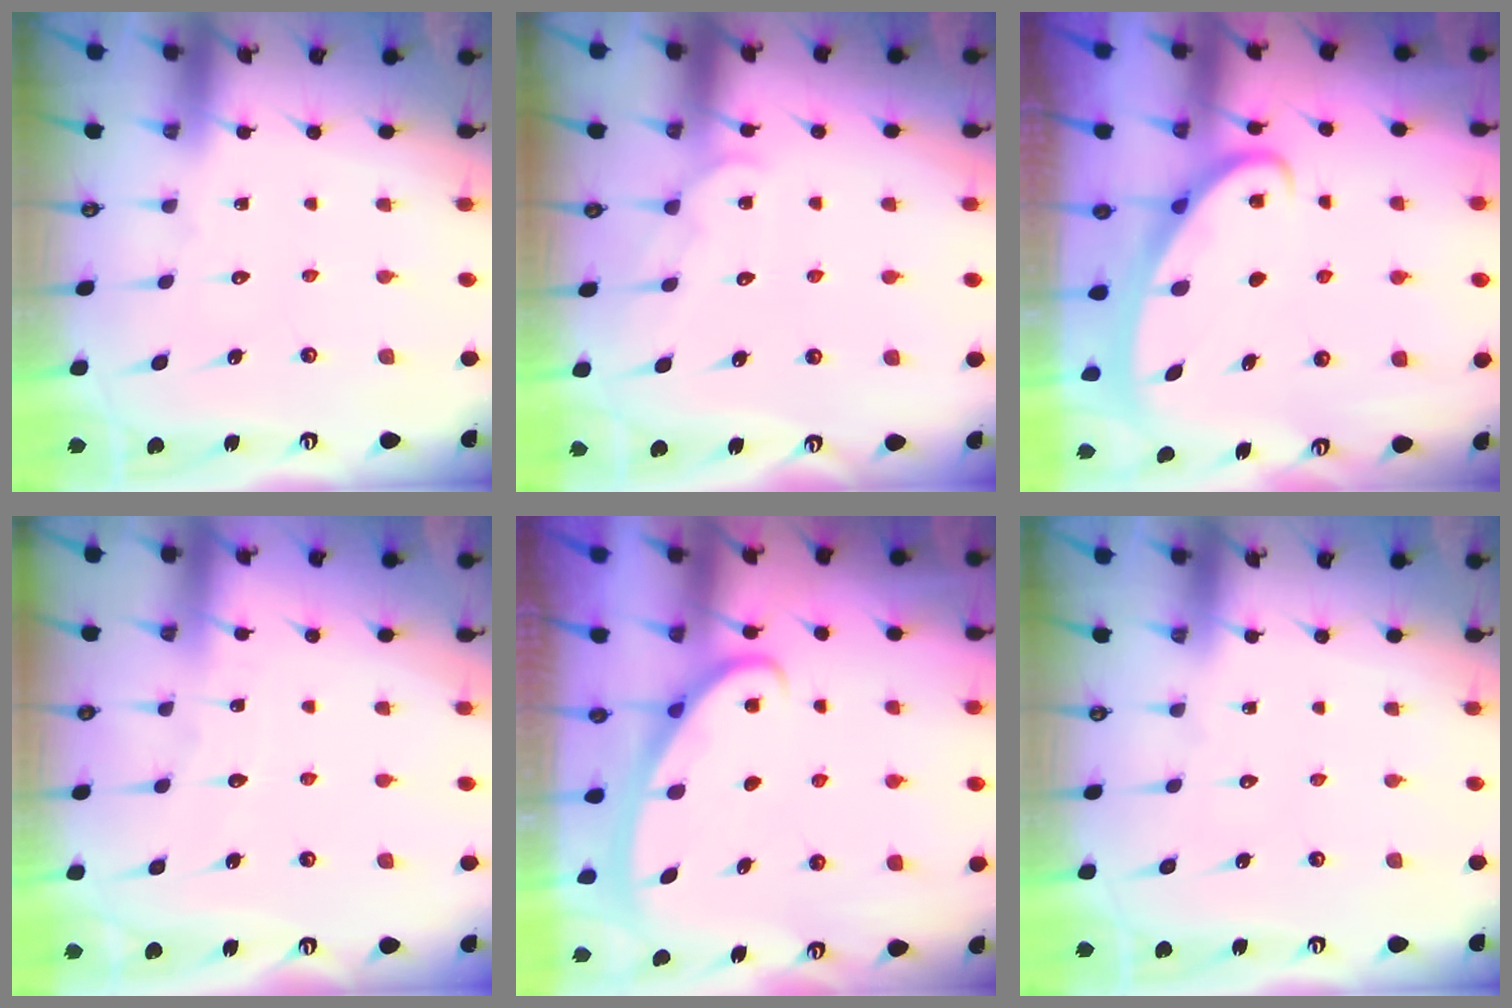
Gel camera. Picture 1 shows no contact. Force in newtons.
{"total": 6.6, "press": 6.6, "slide": 0.5}
{"total": 2.5, "press": 2.5, "slide": 0.3}
{"total": 2.5, "press": 2.5, "slide": 0.3}
{"total": 2.8, "press": 2.8, "slide": 0.4}
{"total": 0.0}